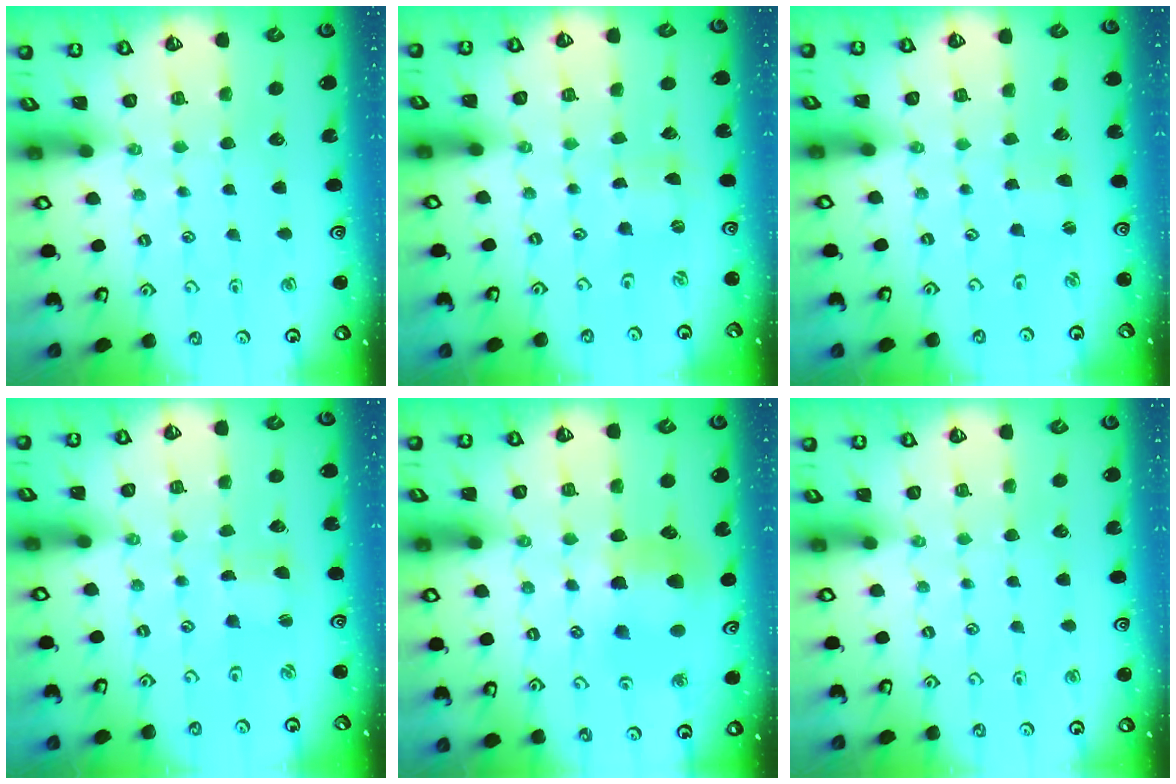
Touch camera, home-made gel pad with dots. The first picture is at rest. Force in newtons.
{"total": 0.6, "press": 0.6, "slide": 0.1}
{"total": 1.5, "press": 1.5, "slide": 0.3}
{"total": 1.6, "press": 1.6, "slide": 0.2}
{"total": 7.6, "press": 7.5, "slide": 1.0}
{"total": 0.0}